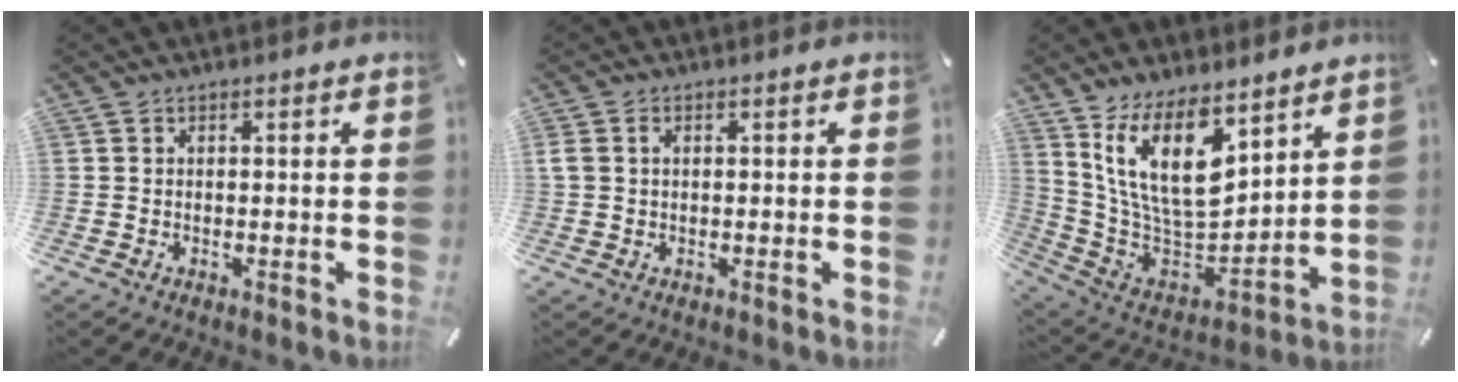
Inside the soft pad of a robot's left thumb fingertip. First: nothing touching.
{"total": 1.6, "force": [0.2, 1.2, 1.1], "torque": [-0.023, 0.006, 0.001]}
{"total": 17.9, "force": [10.1, 8.7, 11.9], "torque": [-0.240, -0.073, 0.182]}